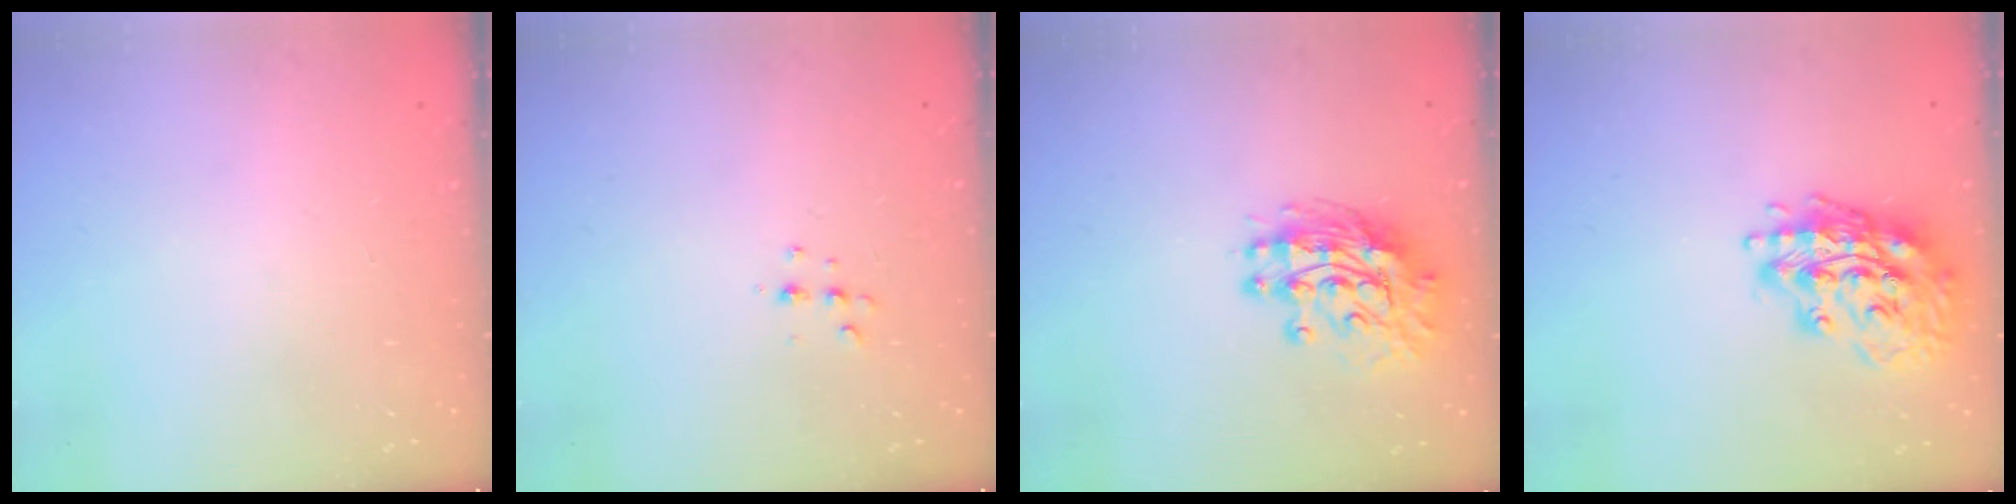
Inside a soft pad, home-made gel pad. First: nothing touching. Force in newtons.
{"total": 4.3, "press": 4.2, "slide": 0.8}
{"total": 12.5, "press": 12.4, "slide": 1.0}
{"total": 17.6, "press": 17.5, "slide": 2.3}